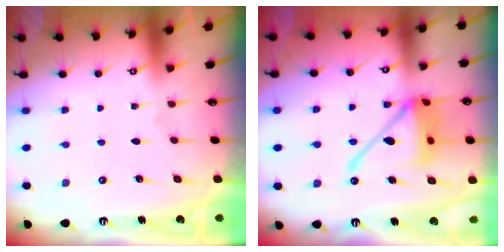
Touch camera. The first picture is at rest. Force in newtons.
{"total": 16.2, "press": 16.1, "slide": 2.2}